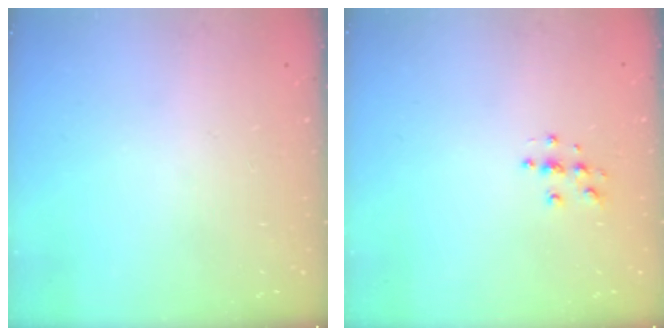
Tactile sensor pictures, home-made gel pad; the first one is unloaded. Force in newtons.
{"total": 4.6, "press": 4.6, "slide": 0.5}